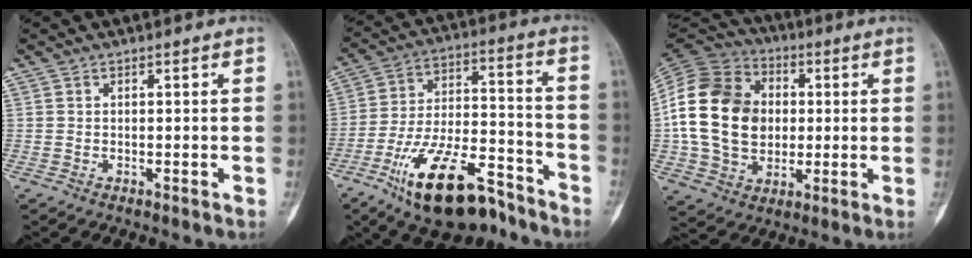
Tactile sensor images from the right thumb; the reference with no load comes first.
{"total": 20.0, "force": [-12.5, 8.5, 13.0], "torque": [-0.221, 0.080, -0.211]}
{"total": 21.5, "force": [1.0, 16.5, 13.8], "torque": [-0.249, 0.019, 0.021]}